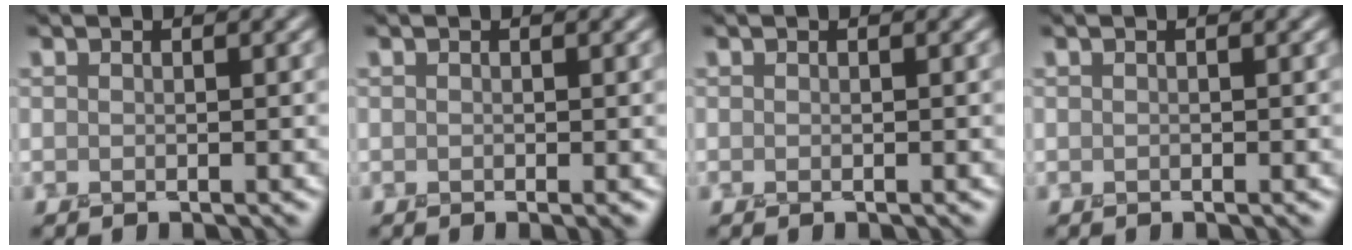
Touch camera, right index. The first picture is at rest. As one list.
[{"total": 0.0}, {"total": 0.0}, {"total": 0.0}]